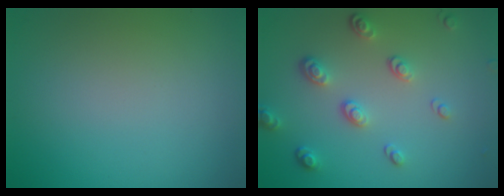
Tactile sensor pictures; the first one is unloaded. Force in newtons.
{"total": 3.3, "press": 2.6, "slide": 2.1}